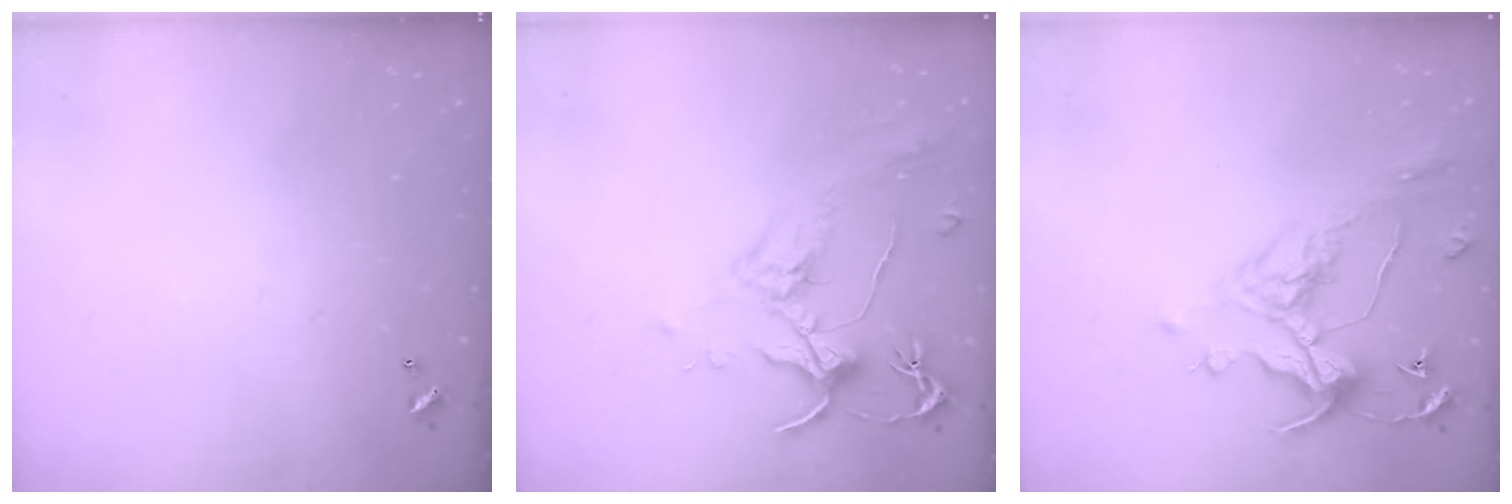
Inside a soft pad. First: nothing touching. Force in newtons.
{"total": 1.9, "press": 1.9, "slide": 0.6}
{"total": 1.0, "press": 0.2, "slide": 1.0}